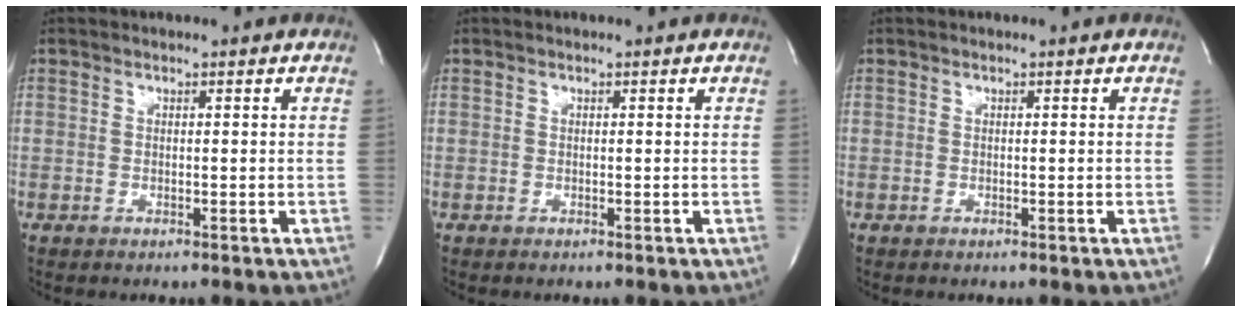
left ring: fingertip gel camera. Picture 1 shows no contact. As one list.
[{"total": 0.0}, {"total": 0.0}]